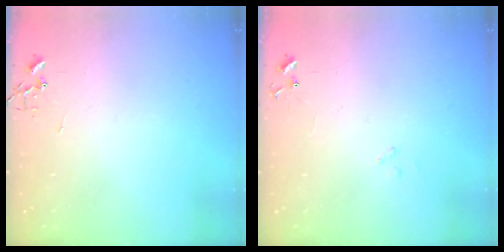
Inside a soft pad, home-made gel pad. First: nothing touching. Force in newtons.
{"total": 7.8, "press": 7.8, "slide": 0.7}